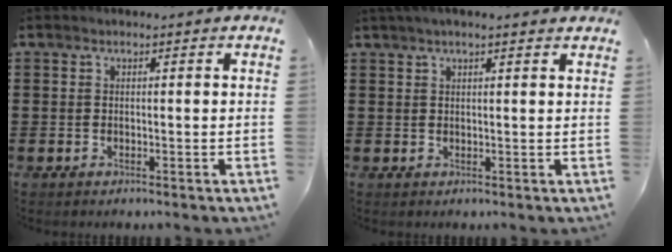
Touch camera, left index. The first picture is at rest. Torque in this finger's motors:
{"motor_torque": [2.13, 0.00, 0.36, 0.21]}